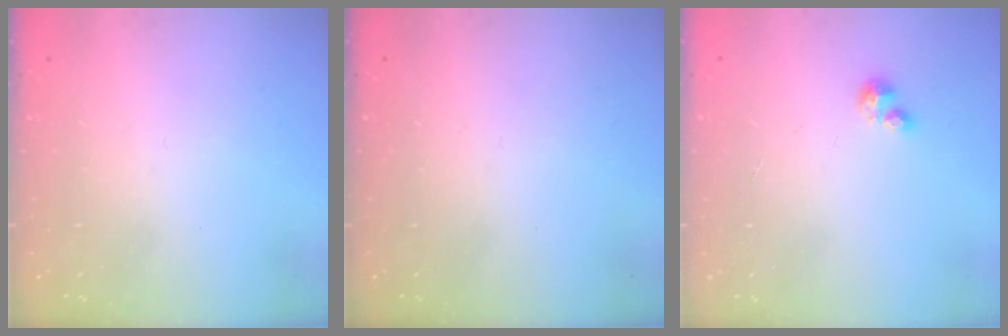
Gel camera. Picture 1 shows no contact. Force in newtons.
{"total": 0.0}
{"total": 2.1, "press": 2.1, "slide": 0.2}